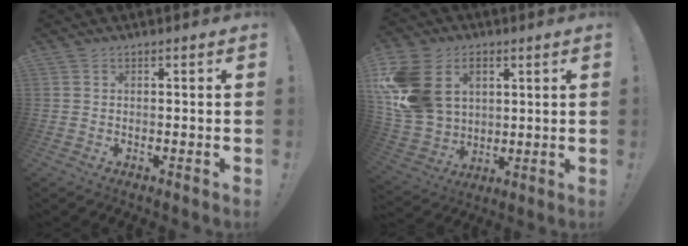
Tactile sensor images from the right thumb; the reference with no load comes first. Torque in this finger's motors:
{"motor_torque": [1.65, 3.36, 0.68, -0.19, 0.38]}